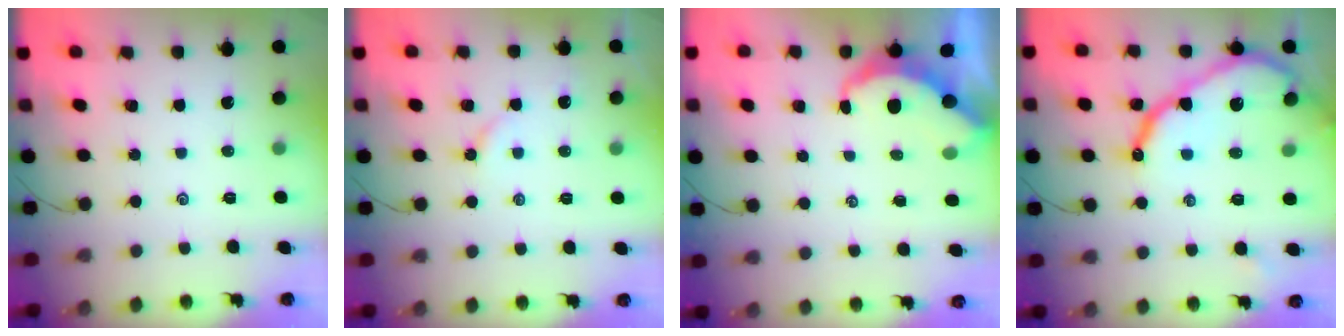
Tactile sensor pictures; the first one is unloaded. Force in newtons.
{"total": 3.3, "press": 3.3, "slide": 0.4}
{"total": 5.1, "press": 5.1, "slide": 0.3}
{"total": 15.0, "press": 15.0, "slide": 0.6}